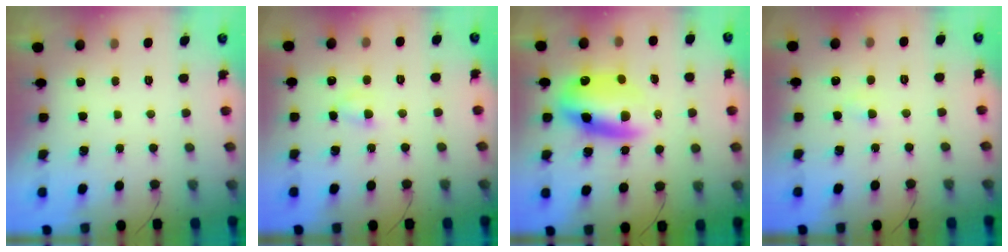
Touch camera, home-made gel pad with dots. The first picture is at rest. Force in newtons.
{"total": 3.5, "press": 3.3, "slide": 1.3}
{"total": 12.4, "press": 11.9, "slide": 3.5}
{"total": 1.8, "press": 1.5, "slide": 0.9}